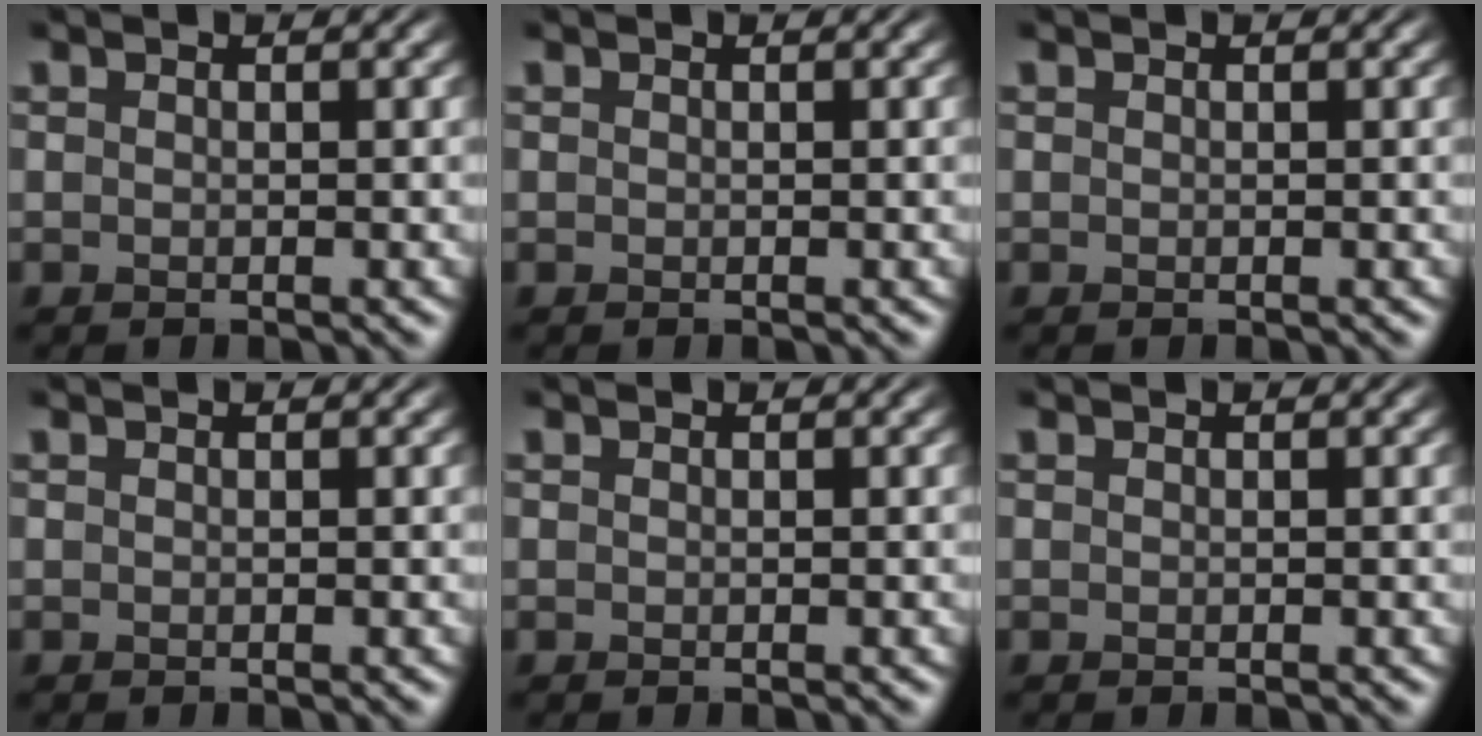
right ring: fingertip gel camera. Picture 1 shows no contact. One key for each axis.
{"total": 0.0}
{"total": 0.0}
{"total": 0.0}
{"total": 0.0}
{"total": 0.0}